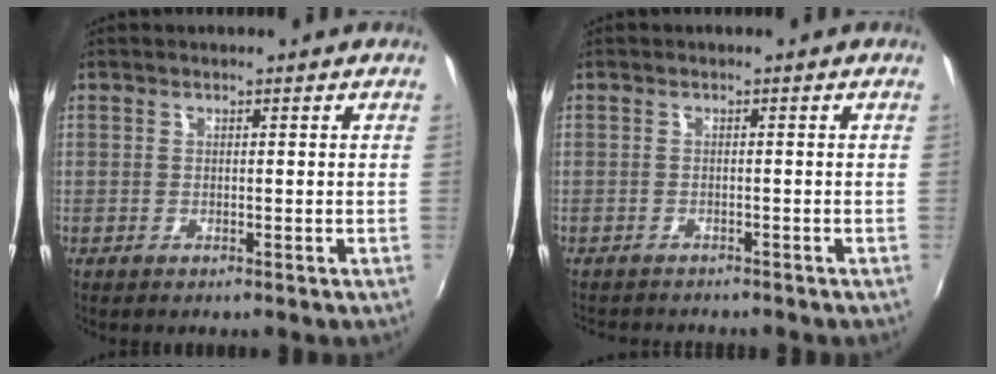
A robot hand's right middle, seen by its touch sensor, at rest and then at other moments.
{"total": 3.1, "force": [-2.9, 0.8, 0.7], "torque": [-0.021, -0.013, -0.047]}